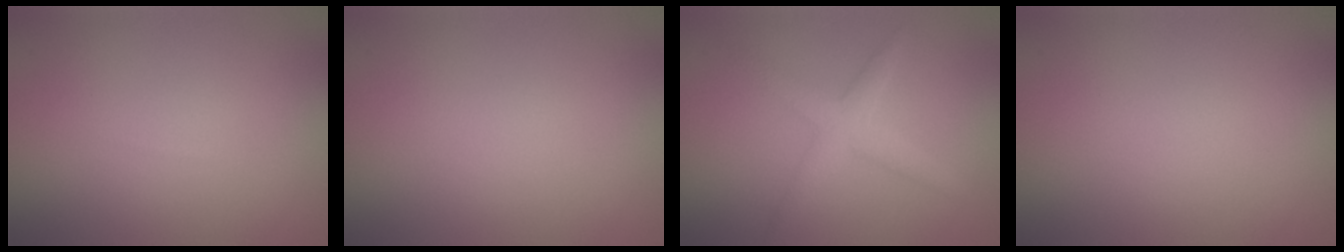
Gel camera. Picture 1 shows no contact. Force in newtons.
{"total": 0.0}
{"total": 2.8, "press": 2.8, "slide": 0.1}
{"total": 0.0}